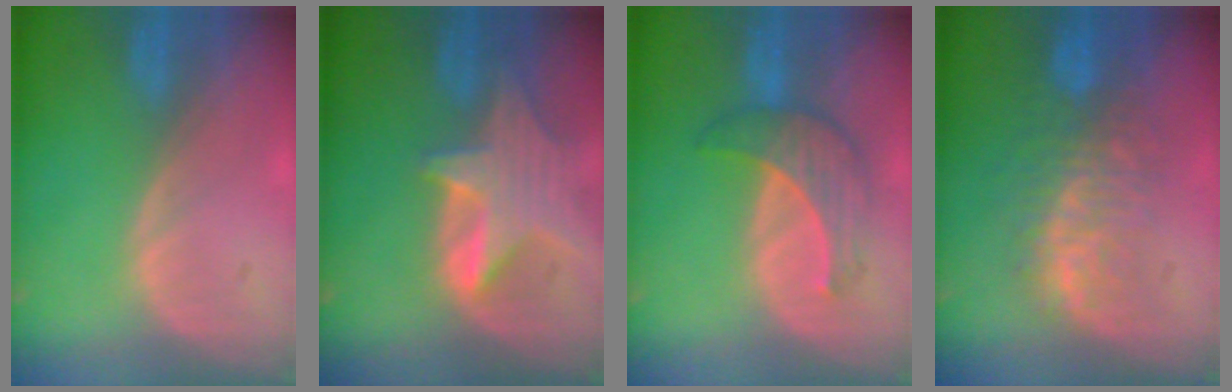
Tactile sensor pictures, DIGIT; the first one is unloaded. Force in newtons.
{"total": 7.9, "press": 7.3, "slide": 3.1}
{"total": 5.8, "press": 5.8, "slide": 0.6}
{"total": 9.9, "press": 8.4, "slide": 5.2}